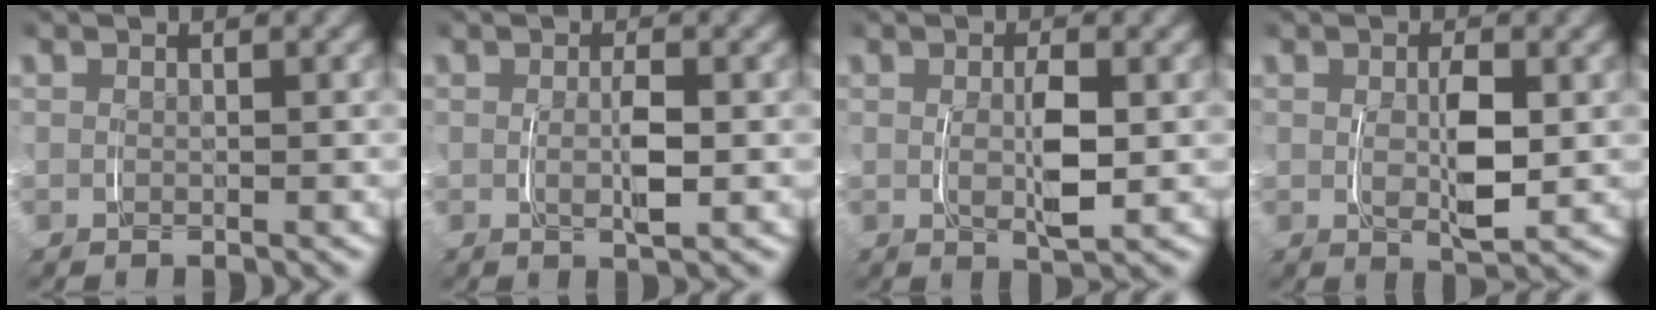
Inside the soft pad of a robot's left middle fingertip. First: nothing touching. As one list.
[{"total": 0.8, "force": [-0.2, -0.3, 0.7], "torque": [-0.011, -0.004, -0.001]}, {"total": 1.2, "force": [0.0, 0.0, 1.2], "torque": [-0.019, -0.008, 0.003]}, {"total": 1.6, "force": [0.0, 0.4, 1.5], "torque": [-0.025, -0.011, 0.005]}]